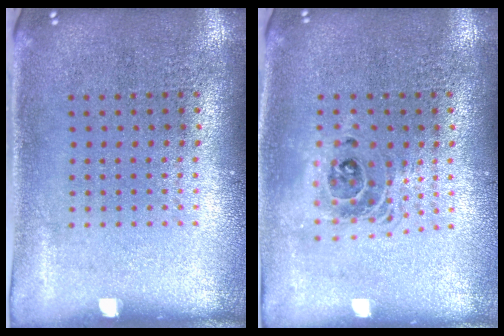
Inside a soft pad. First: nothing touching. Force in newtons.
{"total": 1.5, "press": 1.3, "slide": 0.9}